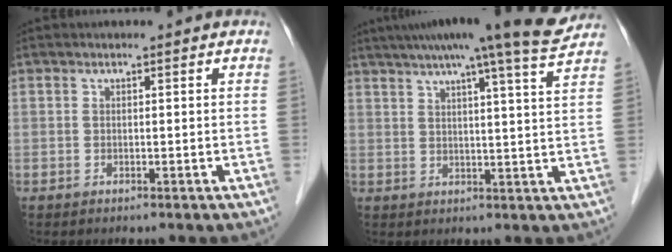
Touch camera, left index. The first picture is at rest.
{"total": 15.8, "force": [13.4, -1.2, 8.4], "torque": [-0.137, -0.002, 0.170]}